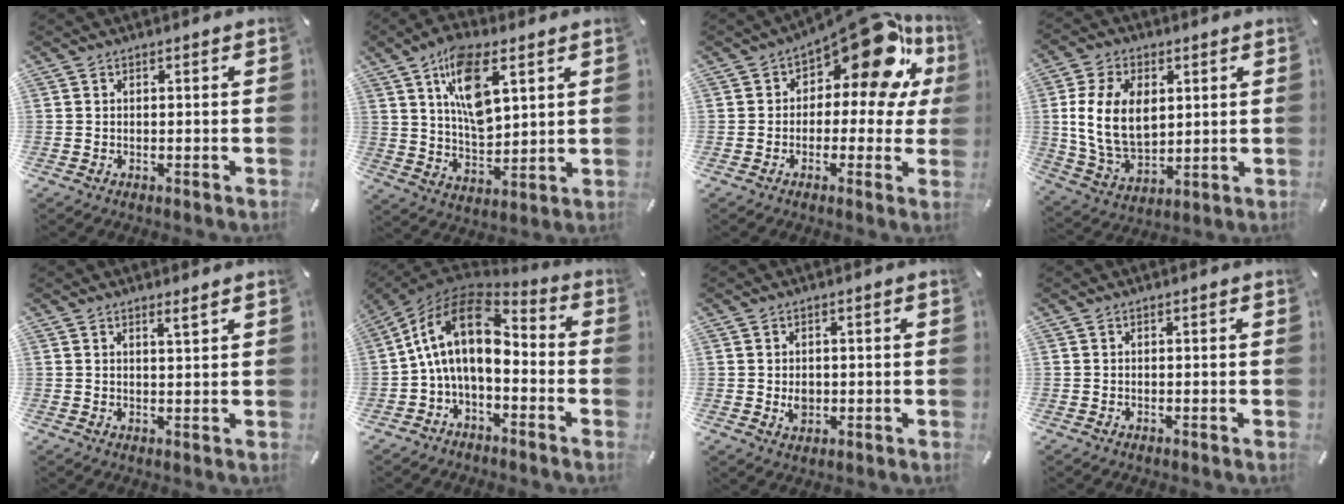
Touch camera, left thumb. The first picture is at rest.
{"total": 13.5, "force": [6.6, 6.8, 9.7], "torque": [-0.176, -0.015, 0.116]}
{"total": 18.4, "force": [9.5, 8.9, 13.0], "torque": [-0.167, -0.074, 0.157]}
{"total": 14.2, "force": [2.6, 9.9, 9.9], "torque": [-0.223, 0.004, 0.044]}
{"total": 2.2, "force": [1.8, -0.1, 1.2], "torque": [-0.026, -0.005, 0.032]}
{"total": 15.8, "force": [0.9, 9.3, 12.7], "torque": [-0.264, 0.005, 0.014]}
{"total": 3.0, "force": [-0.1, 2.6, 1.5], "torque": [-0.020, 0.000, -0.002]}
{"total": 0.0}